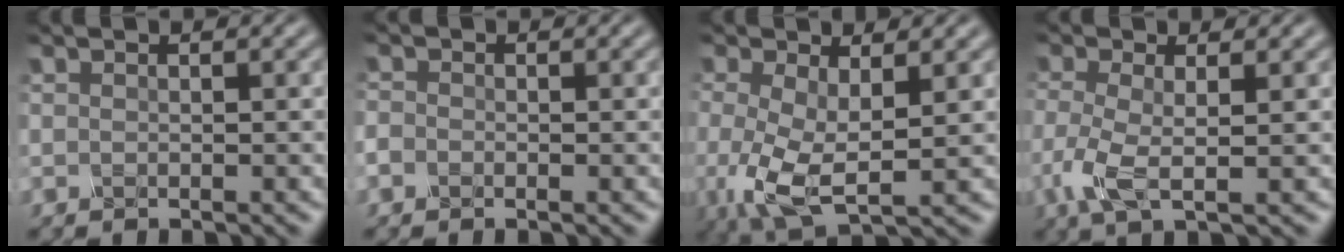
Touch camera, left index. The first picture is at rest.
{"total": 0.9, "force": [-0.7, 0.0, -0.6], "torque": [-0.006, 0.000, 0.005]}
{"total": 5.1, "force": [-0.8, 2.0, 4.6], "torque": [-0.122, -0.014, 0.004]}
{"total": 2.9, "force": [-1.2, 0.7, 2.5], "torque": [-0.083, -0.003, -0.009]}